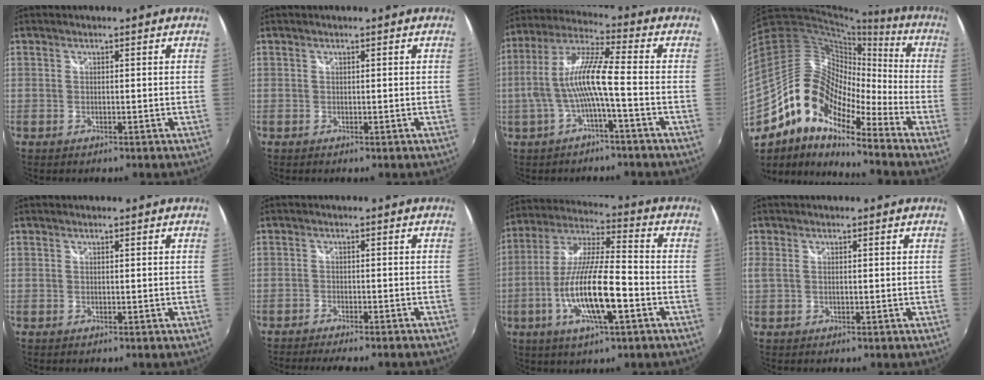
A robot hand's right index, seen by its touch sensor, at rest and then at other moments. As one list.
[{"total": 0.0}, {"total": 10.4, "force": [-2.5, 0.7, 10.1], "torque": [-0.208, 0.009, -0.038]}, {"total": 16.7, "force": [-10.1, 7.4, 11.0], "torque": [-0.188, 0.001, -0.208]}, {"total": 0.0}, {"total": 9.2, "force": [-8.1, 1.4, 4.2], "torque": [-0.095, -0.016, -0.118]}, {"total": 15.9, "force": [-5.4, 3.3, 14.6], "torque": [-0.292, -0.013, -0.102]}, {"total": 2.5, "force": [0.3, 1.4, 2.1], "torque": [-0.044, -0.005, 0.004]}]